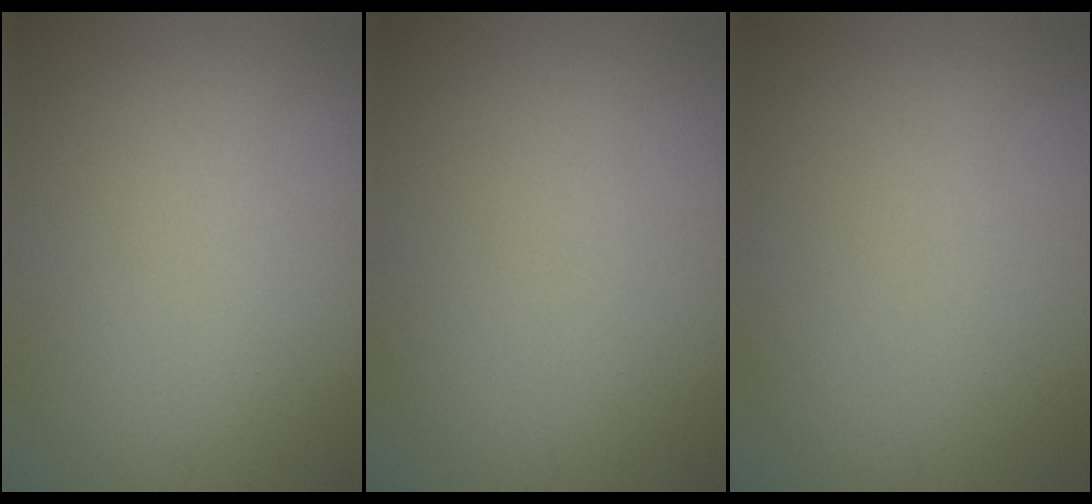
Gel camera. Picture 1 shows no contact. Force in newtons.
{"total": 0.0}
{"total": 0.0}